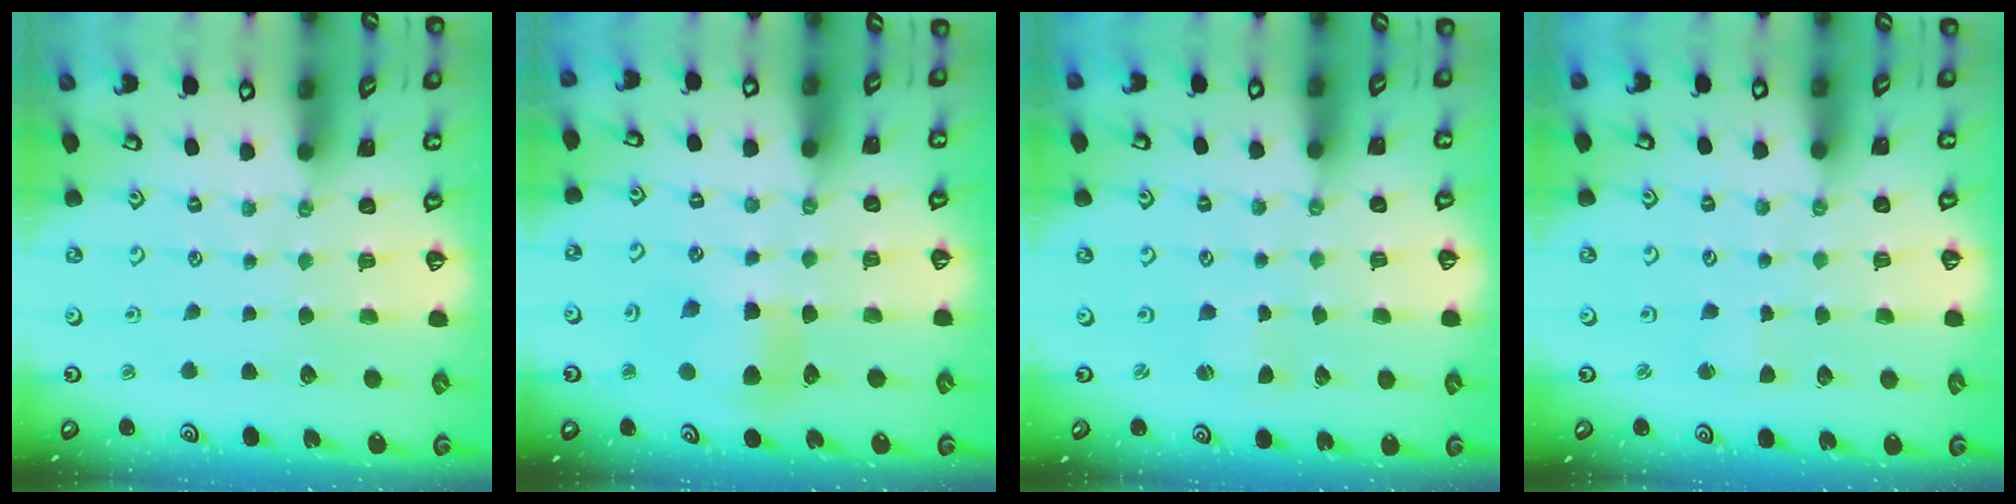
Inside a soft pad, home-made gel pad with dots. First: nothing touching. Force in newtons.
{"total": 7.2, "press": 7.2, "slide": 0.8}
{"total": 1.0, "press": 1.0, "slide": 0.2}
{"total": 1.7, "press": 1.7, "slide": 0.1}